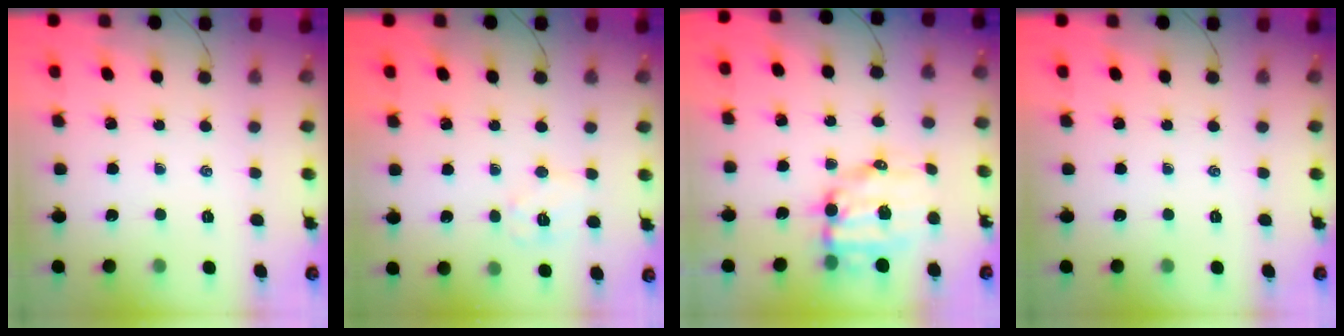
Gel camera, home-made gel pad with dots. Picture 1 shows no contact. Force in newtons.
{"total": 7.1, "press": 7.1, "slide": 1.0}
{"total": 10.3, "press": 10.2, "slide": 1.8}
{"total": 0.0}